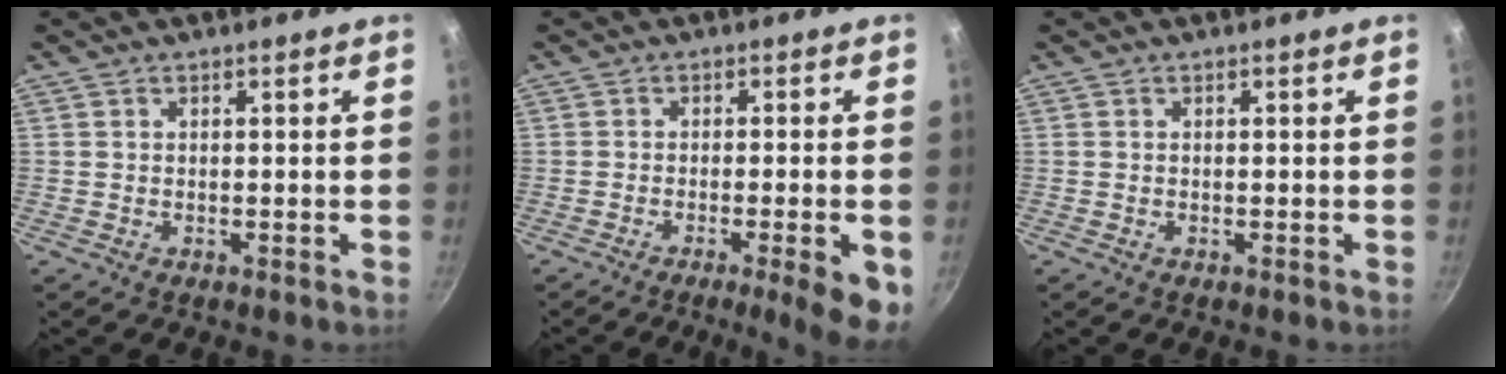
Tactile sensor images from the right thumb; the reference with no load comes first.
{"total": 8.1, "force": [-3.4, 1.3, 7.2], "torque": [-0.090, 0.009, -0.046]}
{"total": 0.0}